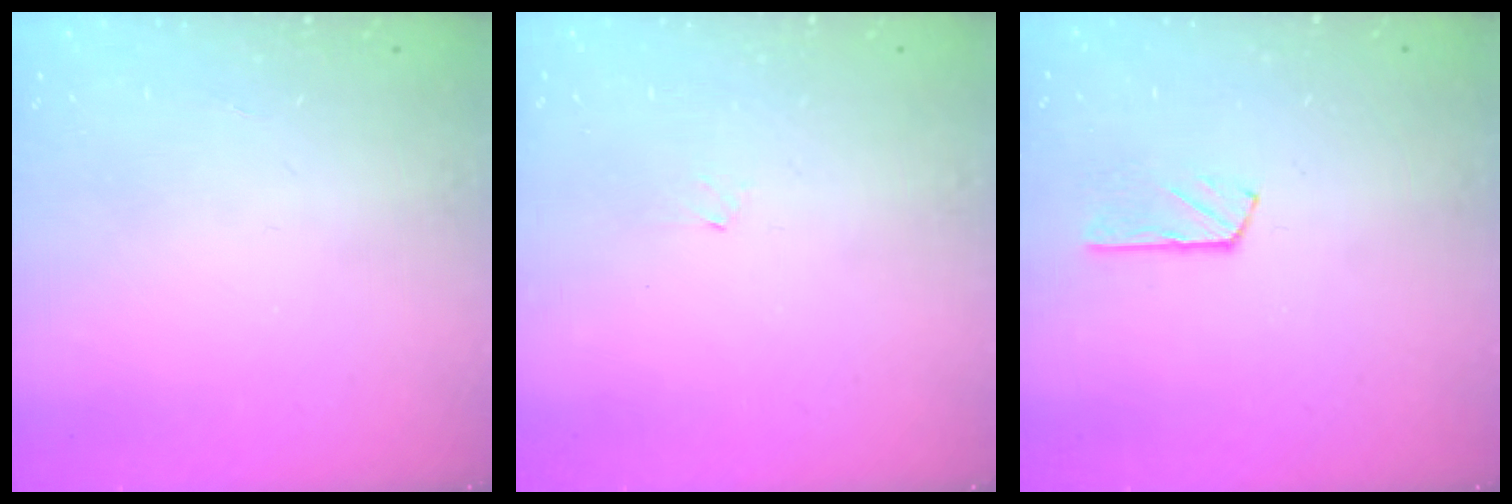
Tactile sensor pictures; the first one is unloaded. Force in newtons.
{"total": 0.9, "press": 0.9, "slide": 0.2}
{"total": 2.9, "press": 2.9, "slide": 0.5}